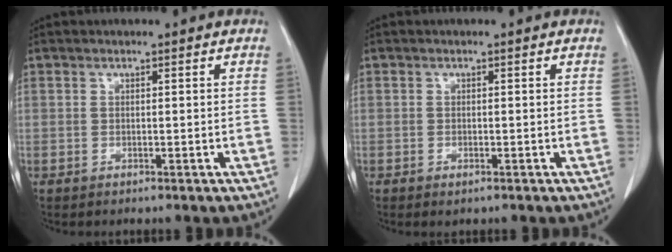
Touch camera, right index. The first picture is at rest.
{"total": 0.7, "force": [-0.4, 0.3, 0.5], "torque": [-0.009, -0.002, -0.001]}